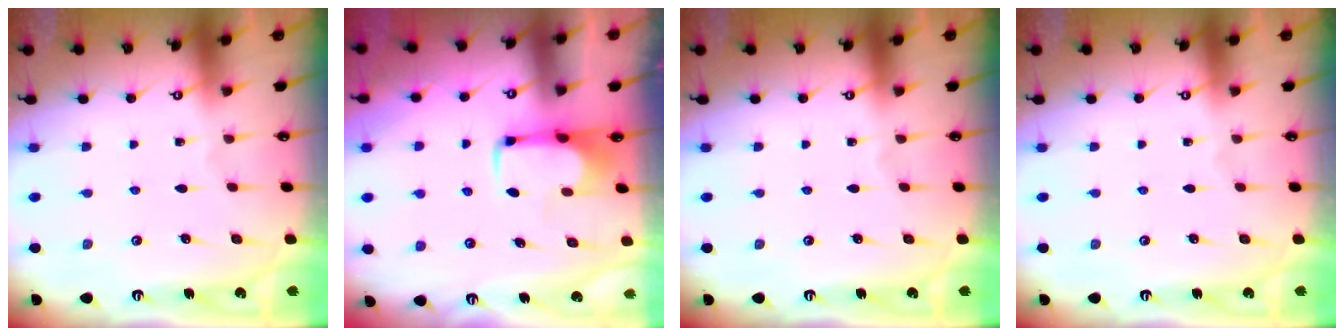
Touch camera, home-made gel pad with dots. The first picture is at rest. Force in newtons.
{"total": 1.8, "press": 1.7, "slide": 0.5}
{"total": 0.0}
{"total": 0.0}